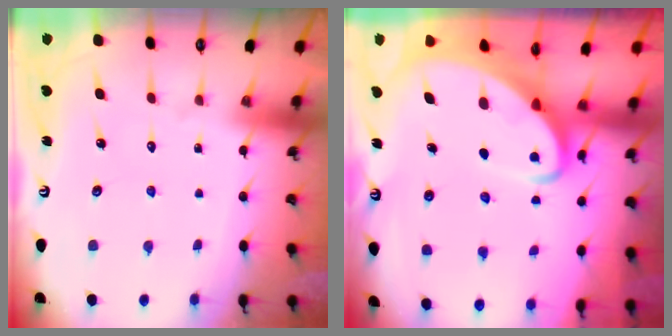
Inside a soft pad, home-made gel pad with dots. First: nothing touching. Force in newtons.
{"total": 5.7, "press": 5.6, "slide": 0.6}